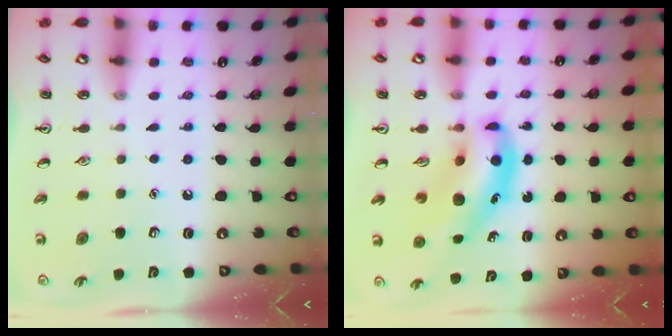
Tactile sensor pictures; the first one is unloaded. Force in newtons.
{"total": 9.1, "press": 8.8, "slide": 2.5}